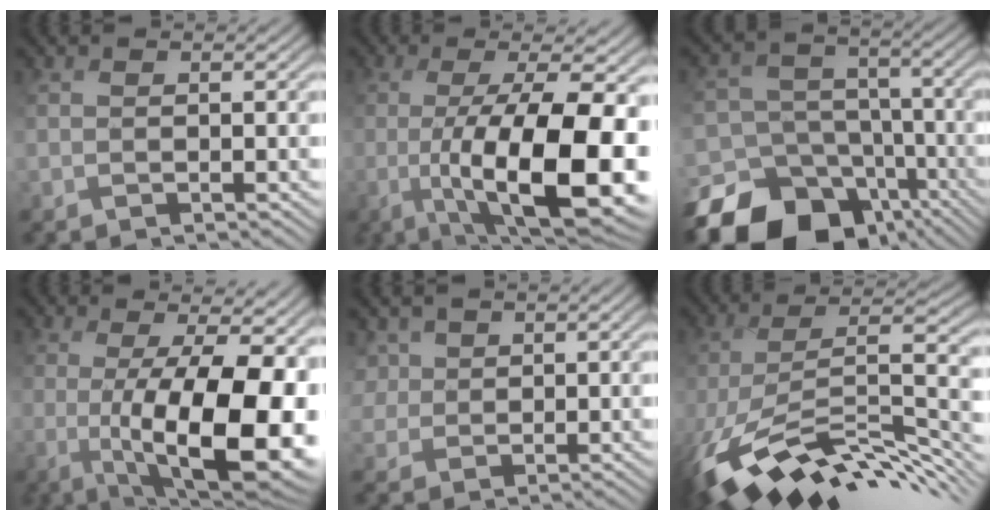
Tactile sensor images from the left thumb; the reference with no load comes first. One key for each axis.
{"total": 14.8, "fx": -3.2, "fy": 5.1, "fz": 13.6, "tx": -0.237, "ty": -0.024, "tz": -0.040}
{"total": 17.6, "fx": -11.0, "fy": 12.6, "fz": 5.6, "tx": -0.166, "ty": -0.051, "tz": -0.160}
{"total": 15.2, "fx": -1.6, "fy": 5.4, "fz": 14.1, "tx": -0.220, "ty": -0.022, "tz": -0.004}
{"total": 3.1, "fx": 1.8, "fy": 2.5, "fz": -0.1, "tx": -0.012, "ty": 0.006, "tz": 0.039}
{"total": 14.7, "fx": -8.2, "fy": 6.1, "fz": 10.6, "tx": -0.233, "ty": -0.019, "tz": -0.127}